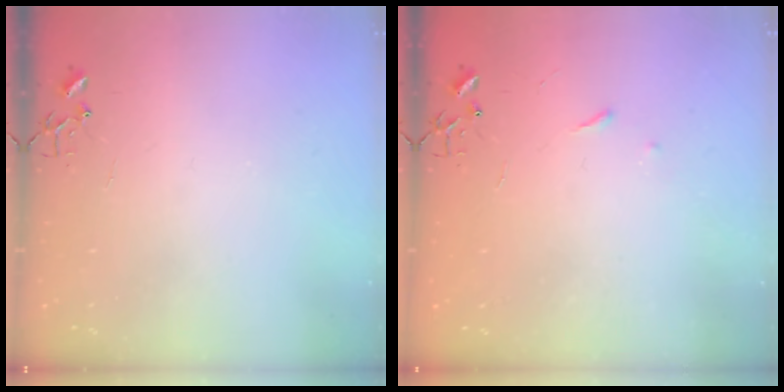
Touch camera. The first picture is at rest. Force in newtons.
{"total": 2.9, "press": 2.8, "slide": 0.5}